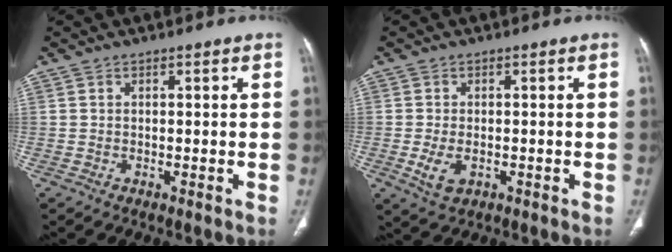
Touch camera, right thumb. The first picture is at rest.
{"total": 4.2, "force": [-1.1, 2.5, 3.2], "torque": [-0.064, -0.005, -0.014]}